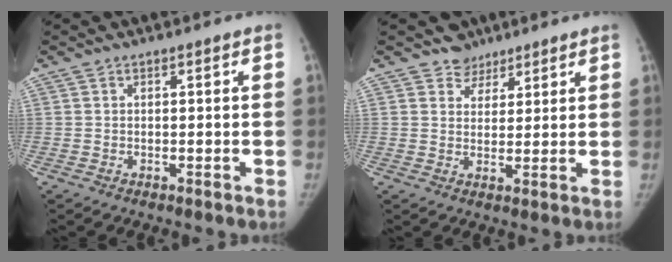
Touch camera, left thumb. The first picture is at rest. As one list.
[{"total": 4.1, "force": [3.1, 2.7, -0.4], "torque": [0.036, -0.021, 0.042]}]